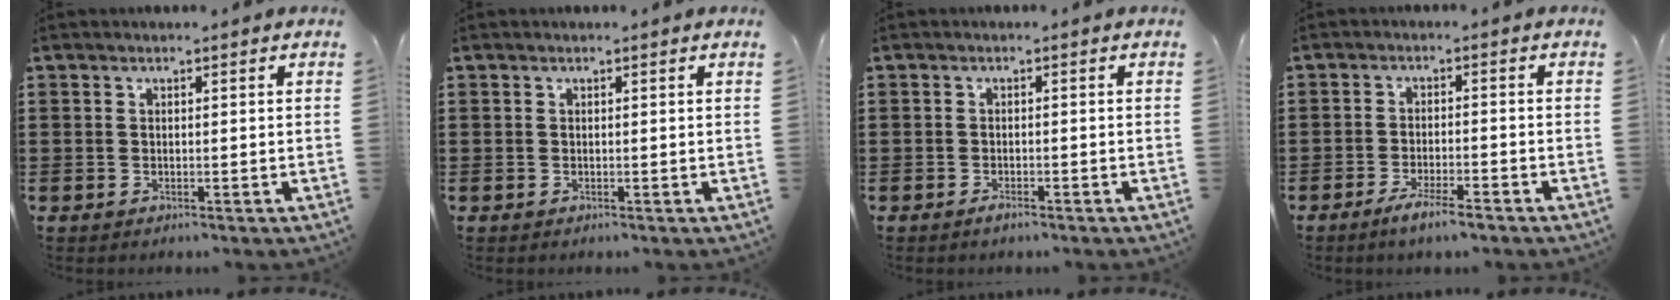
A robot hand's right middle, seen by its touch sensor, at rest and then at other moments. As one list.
[{"total": 0.0}, {"total": 1.1, "force": [-0.8, 0.2, 0.7], "torque": [-0.015, -0.007, -0.013]}, {"total": 3.6, "force": [-2.7, 0.2, 2.3], "torque": [-0.046, -0.001, -0.049]}]